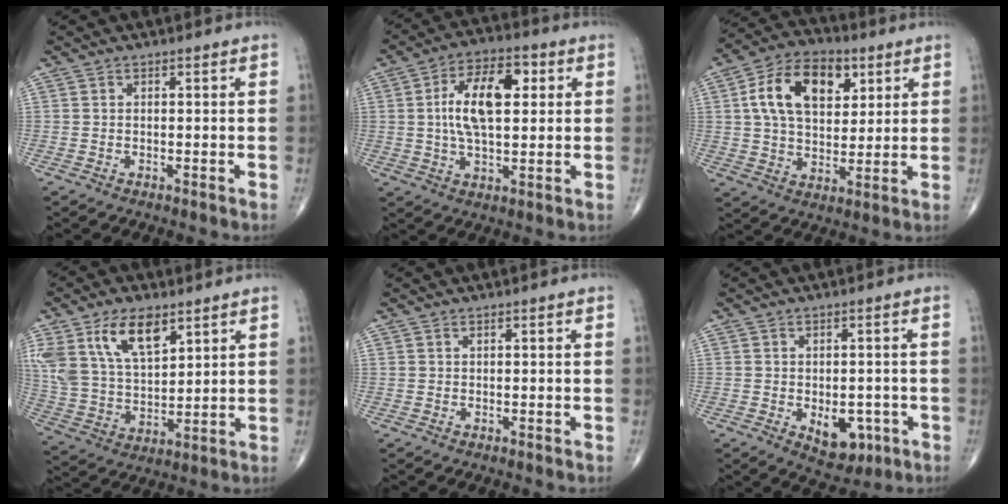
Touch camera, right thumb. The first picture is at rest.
{"total": 13.6, "force": [2.4, 6.7, 11.6], "torque": [-0.195, 0.008, 0.038]}
{"total": 15.8, "force": [5.1, 9.8, 11.3], "torque": [-0.172, -0.002, 0.087]}
{"total": 15.3, "force": [8.2, 7.9, 10.3], "torque": [-0.179, -0.028, 0.165]}
{"total": 0.0}
{"total": 7.1, "force": [-2.2, 4.5, 5.1], "torque": [-0.040, 0.006, -0.017]}